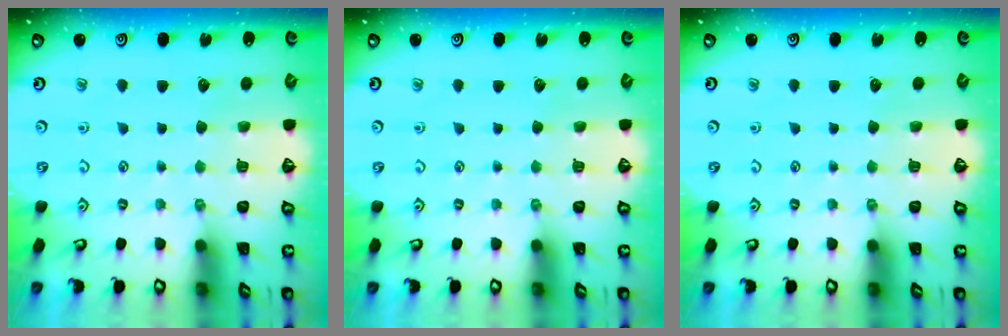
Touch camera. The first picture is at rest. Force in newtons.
{"total": 0.0}
{"total": 0.0}